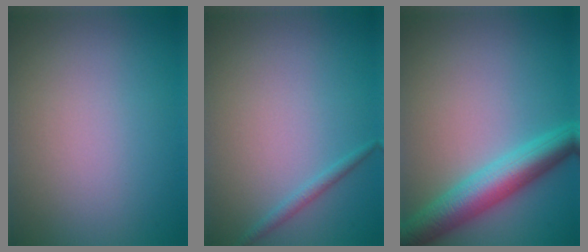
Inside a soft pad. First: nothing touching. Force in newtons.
{"total": 1.1, "press": 1.0, "slide": 0.1}
{"total": 5.7, "press": 5.7, "slide": 0.1}